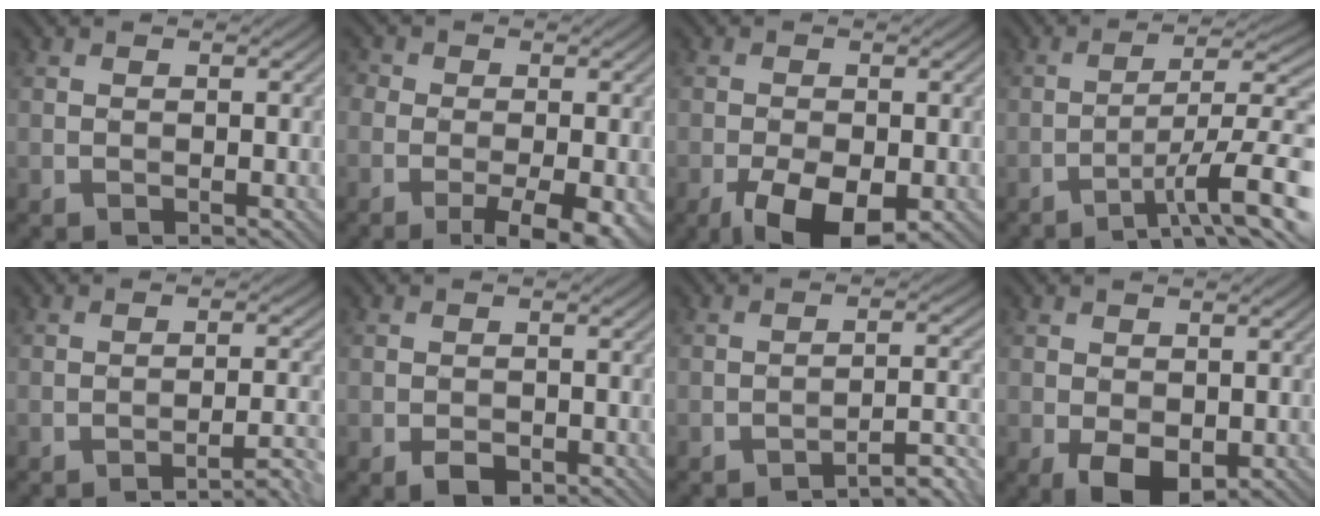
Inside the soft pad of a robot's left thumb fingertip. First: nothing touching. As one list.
[{"total": 7.8, "force": [-3.2, 4.0, 6.0], "torque": [-0.088, 0.001, -0.050]}, {"total": 7.4, "force": [-3.5, 3.5, 5.5], "torque": [-0.100, -0.010, -0.058]}, {"total": 11.1, "force": [-5.6, 2.0, 9.3], "torque": [-0.140, 0.019, -0.090]}, {"total": 3.7, "force": [-2.7, 0.4, 2.5], "torque": [-0.036, 0.015, -0.048]}, {"total": 2.1, "force": [-1.0, 1.4, 1.2], "torque": [-0.022, -0.007, -0.017]}, {"total": 4.6, "force": [-3.8, 0.5, 2.6], "torque": [-0.033, 0.020, -0.057]}, {"total": 4.4, "force": [-1.3, 2.8, 3.2], "torque": [-0.063, -0.007, -0.024]}]